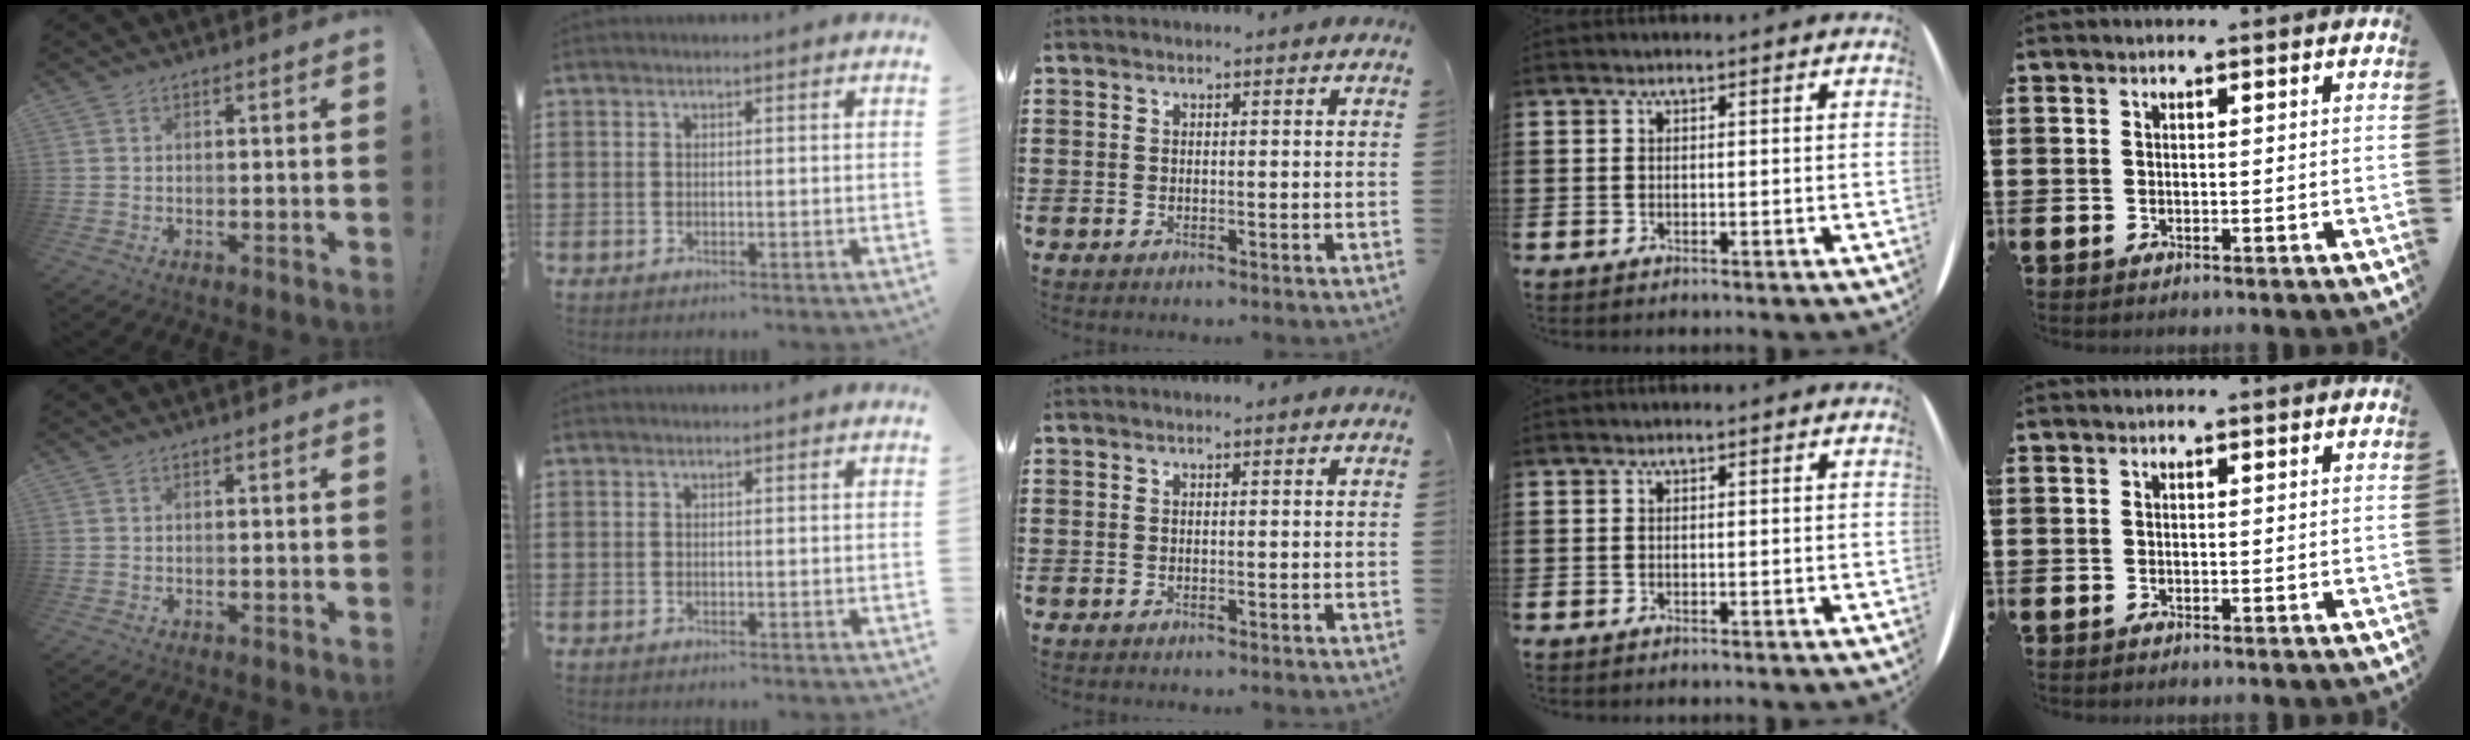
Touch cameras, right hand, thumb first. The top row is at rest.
{}